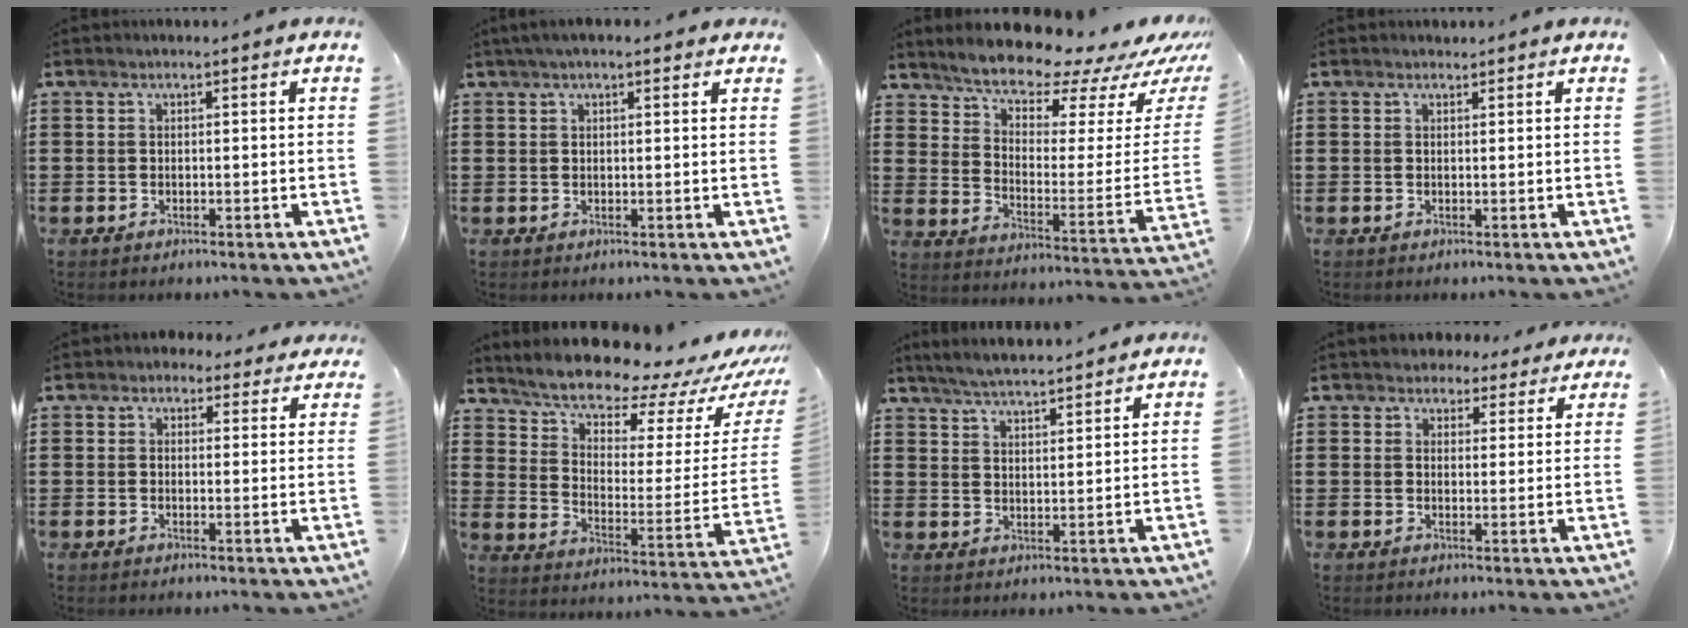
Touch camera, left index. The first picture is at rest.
{"total": 2.2, "force": [1.5, 0.6, 1.5], "torque": [-0.032, 0.007, 0.027]}
{"total": 9.8, "force": [9.2, 1.5, 2.9], "torque": [-0.073, -0.079, 0.155]}
{"total": 0.6, "force": [0.5, 0.3, 0.0], "torque": [-0.003, 0.002, 0.011]}
{"total": 2.4, "force": [1.8, 1.4, 0.4], "torque": [-0.010, 0.003, 0.031]}
{"total": 9.8, "force": [9.2, 1.6, 3.0], "torque": [-0.074, -0.086, 0.154]}
{"total": 4.7, "force": [4.5, -0.2, 1.1], "torque": [-0.037, -0.015, 0.081]}
{"total": 3.5, "force": [3.0, 1.8, 0.4], "torque": [-0.014, 0.000, 0.054]}